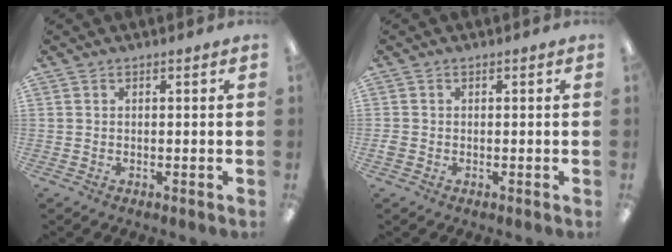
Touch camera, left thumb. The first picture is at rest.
{"total": 1.2, "force": [-0.4, 1.0, 0.6], "torque": [-0.010, 0.003, -0.007]}